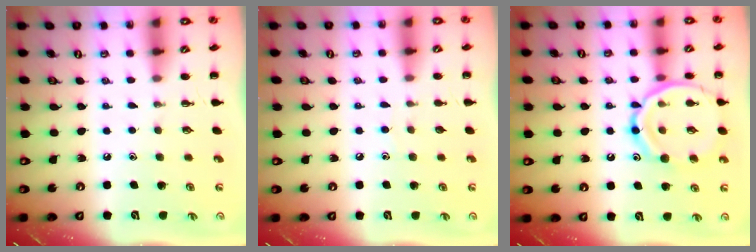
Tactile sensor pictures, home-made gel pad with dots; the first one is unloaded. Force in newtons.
{"total": 2.5, "press": 2.3, "slide": 1.0}
{"total": 16.1, "press": 16.0, "slide": 1.8}